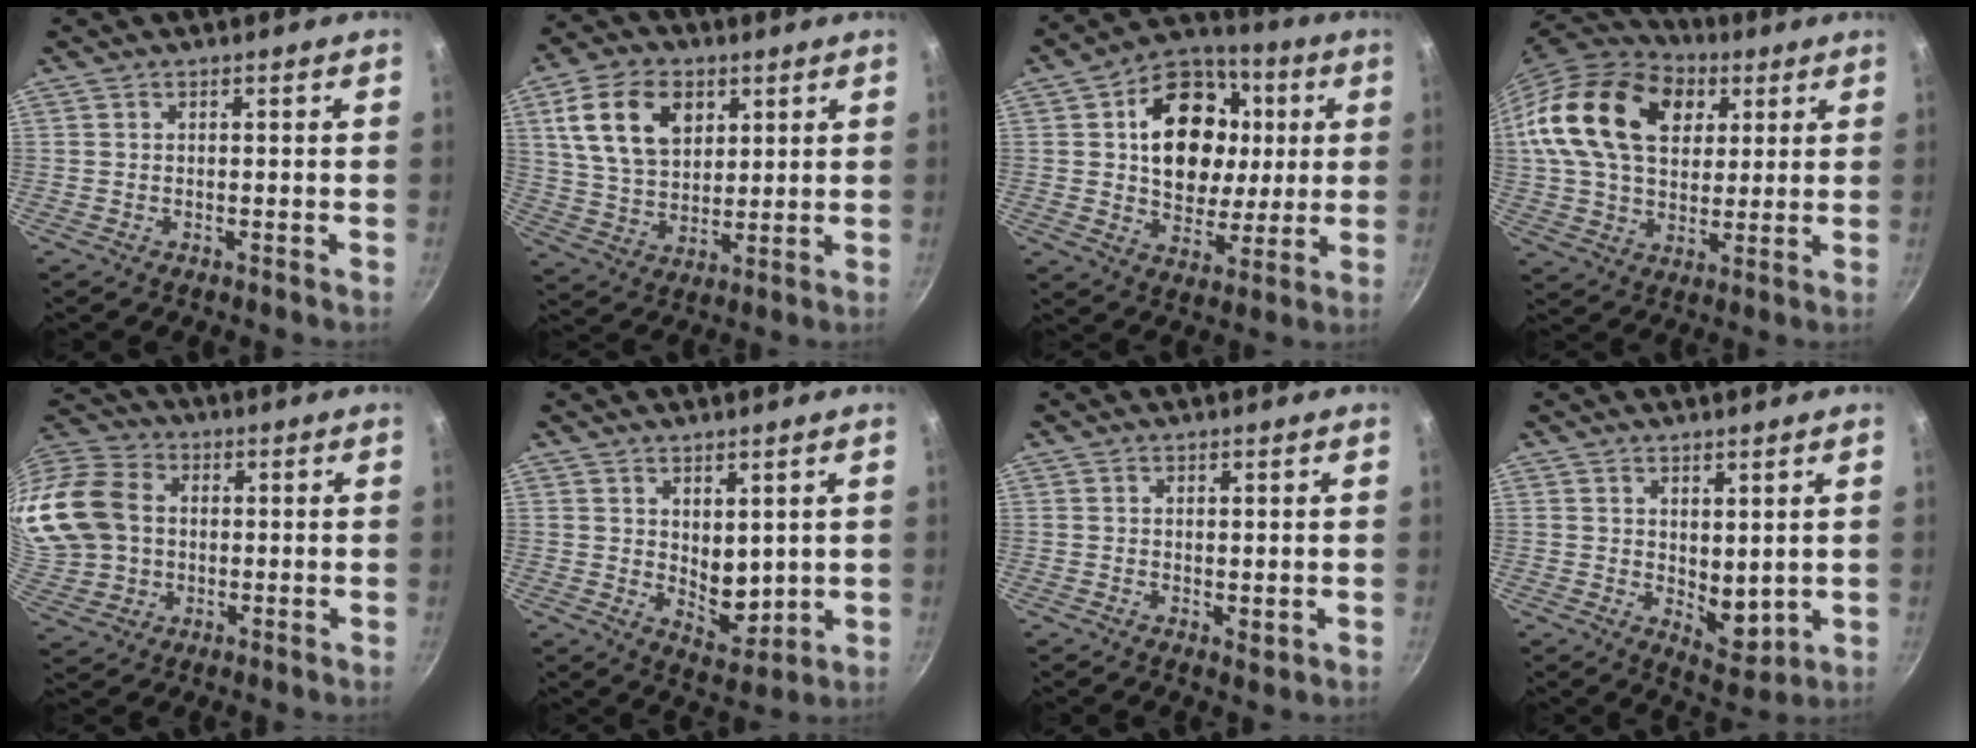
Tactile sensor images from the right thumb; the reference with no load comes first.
{"total": 14.8, "force": [5.4, 10.1, 9.4], "torque": [-0.147, -0.008, 0.100]}
{"total": 19.9, "force": [3.3, 15.1, 12.5], "torque": [-0.166, 0.009, 0.053]}
{"total": 22.6, "force": [7.4, 15.4, 14.7], "torque": [-0.236, 0.000, 0.125]}
{"total": 20.3, "force": [1.8, 16.7, 11.5], "torque": [-0.237, 0.025, 0.033]}
{"total": 6.8, "force": [2.1, 4.3, 4.8], "torque": [-0.051, -0.034, 0.045]}
{"total": 1.5, "force": [0.6, 1.0, 1.0], "torque": [-0.014, -0.007, 0.010]}
{"total": 6.2, "force": [1.8, 3.7, 4.7], "torque": [-0.051, -0.030, 0.038]}